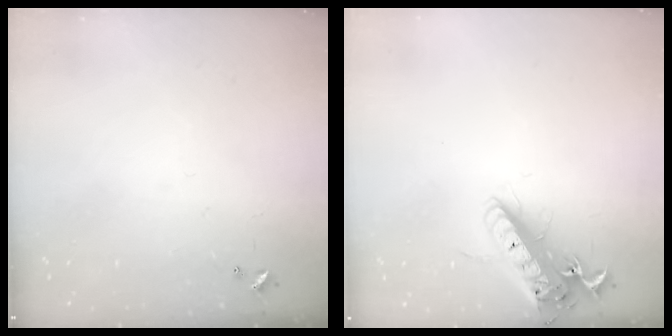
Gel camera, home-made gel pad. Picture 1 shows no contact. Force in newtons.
{"total": 16.4, "press": 16.0, "slide": 3.4}